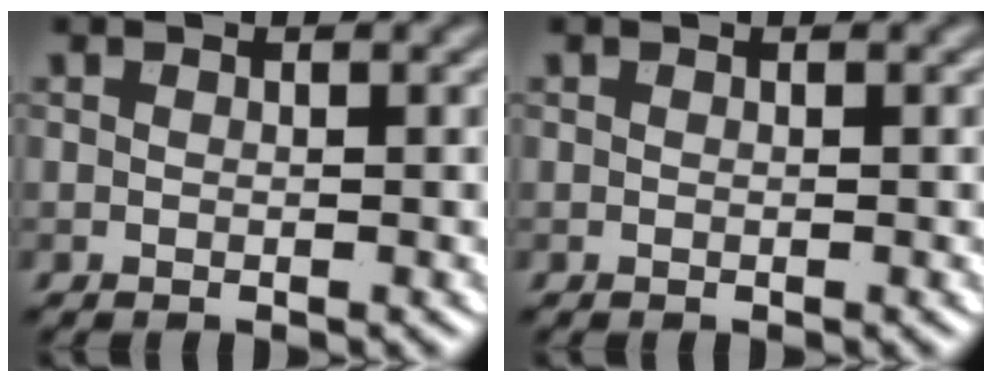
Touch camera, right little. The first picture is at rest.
{"total": 0.0}